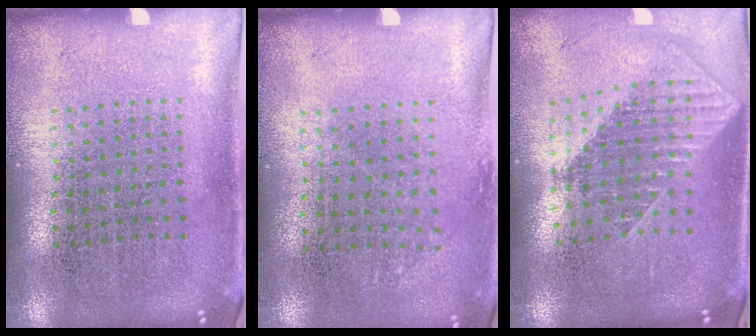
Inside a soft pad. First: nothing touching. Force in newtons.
{"total": 0.8, "press": 0.7, "slide": 0.5}
{"total": 1.8, "press": 1.5, "slide": 1.0}